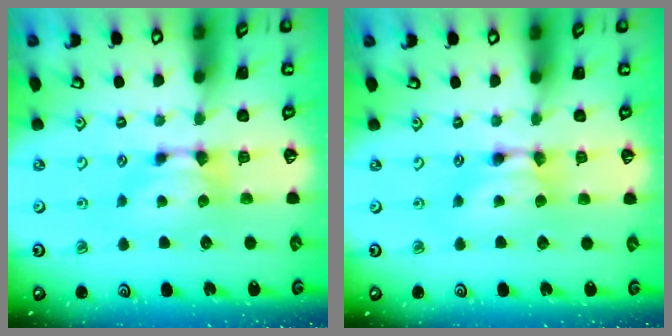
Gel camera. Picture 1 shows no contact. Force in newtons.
{"total": 1.6, "press": 1.6, "slide": 0.1}